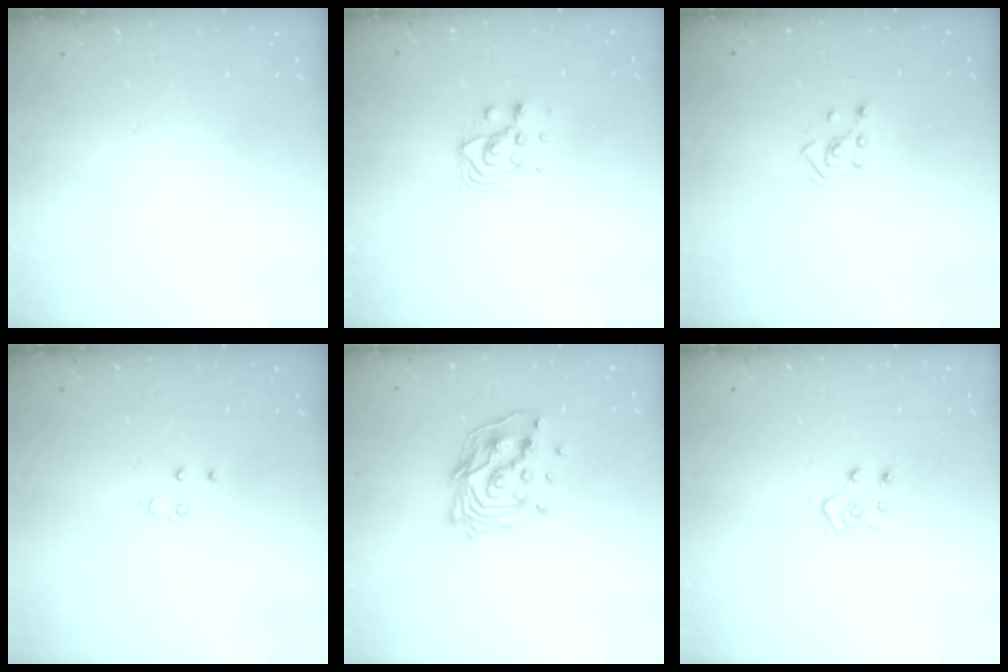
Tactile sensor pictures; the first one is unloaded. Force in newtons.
{"total": 7.6, "press": 7.6, "slide": 0.3}
{"total": 2.6, "press": 2.5, "slide": 0.6}
{"total": 2.8, "press": 2.8, "slide": 0.3}
{"total": 14.9, "press": 14.8, "slide": 1.4}
{"total": 5.7, "press": 5.7, "slide": 0.5}